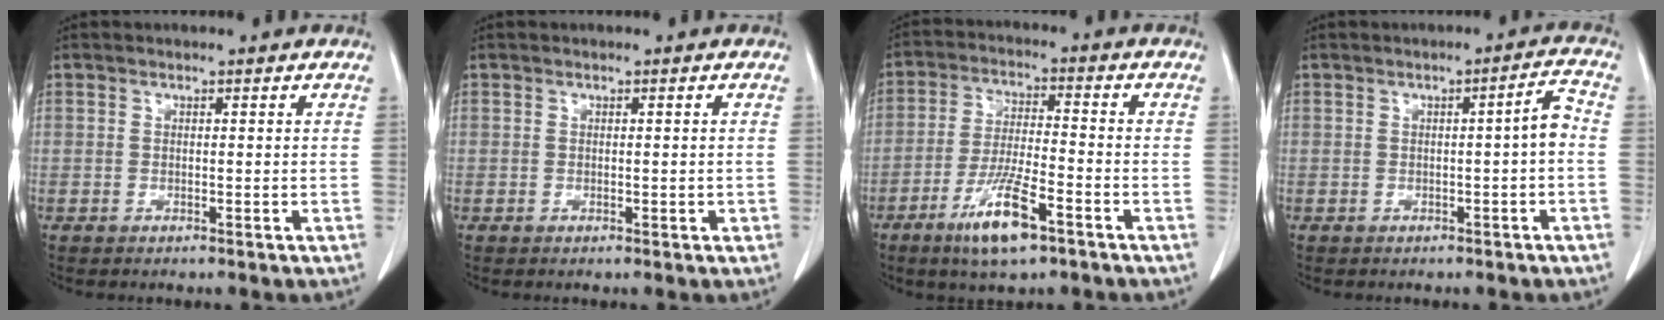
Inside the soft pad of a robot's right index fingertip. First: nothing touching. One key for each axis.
{"total": 0.8, "fx": -0.2, "fy": 0.4, "fz": 0.7, "tx": -0.012, "ty": 0.001, "tz": 0.001}
{"total": 9.7, "fx": -5.5, "fy": 1.6, "fz": 7.8, "tx": -0.152, "ty": -0.016, "tz": -0.096}
{"total": 3.0, "fx": -0.5, "fy": 0.1, "fz": 3.0, "tx": -0.040, "ty": 0.008, "tz": -0.007}